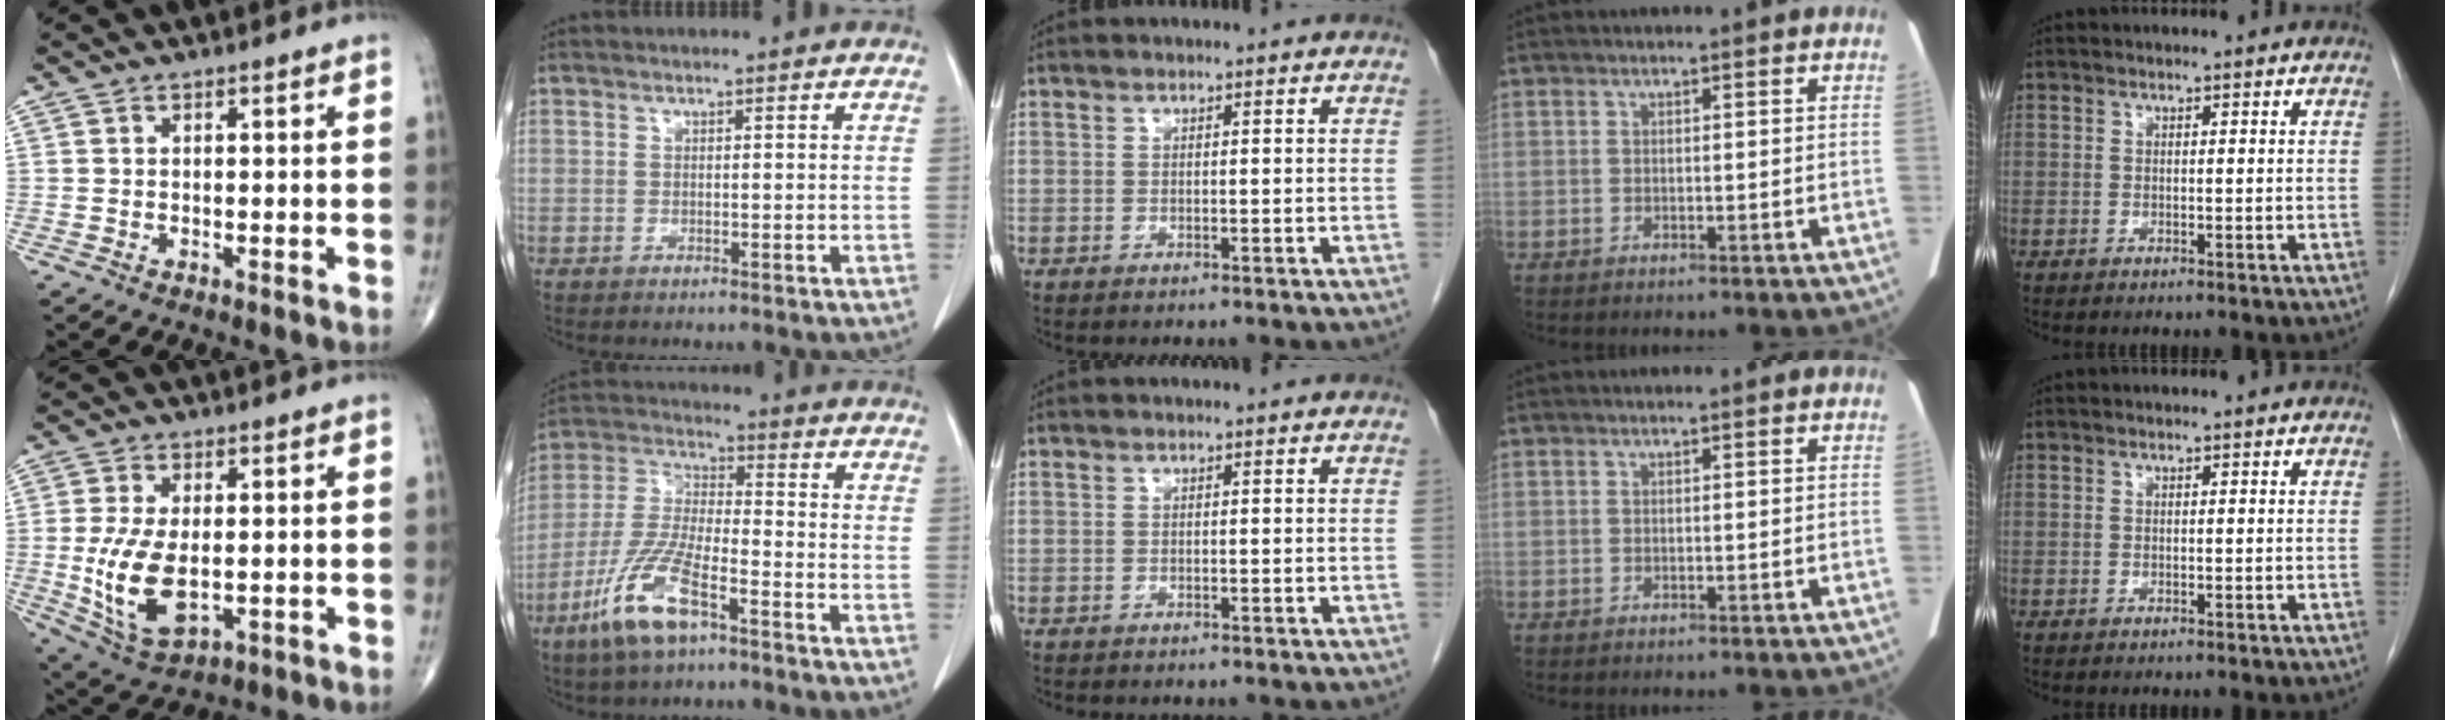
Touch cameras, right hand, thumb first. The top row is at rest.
{"thumb": {"total": 12.4, "force": [-1.4, 6.6, 10.5], "torque": [-0.207, -0.015, -0.012]}, "index": {"total": 11.8, "force": [-6.7, 2.7, 9.4], "torque": [-0.207, -0.016, -0.128]}}